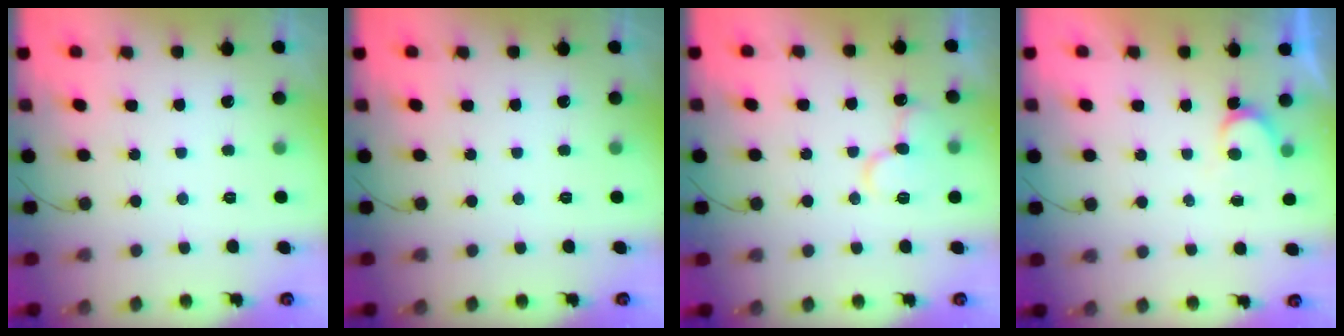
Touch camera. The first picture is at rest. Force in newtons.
{"total": 0.0}
{"total": 11.5, "press": 11.4, "slide": 1.4}
{"total": 4.0, "press": 4.0, "slide": 0.5}